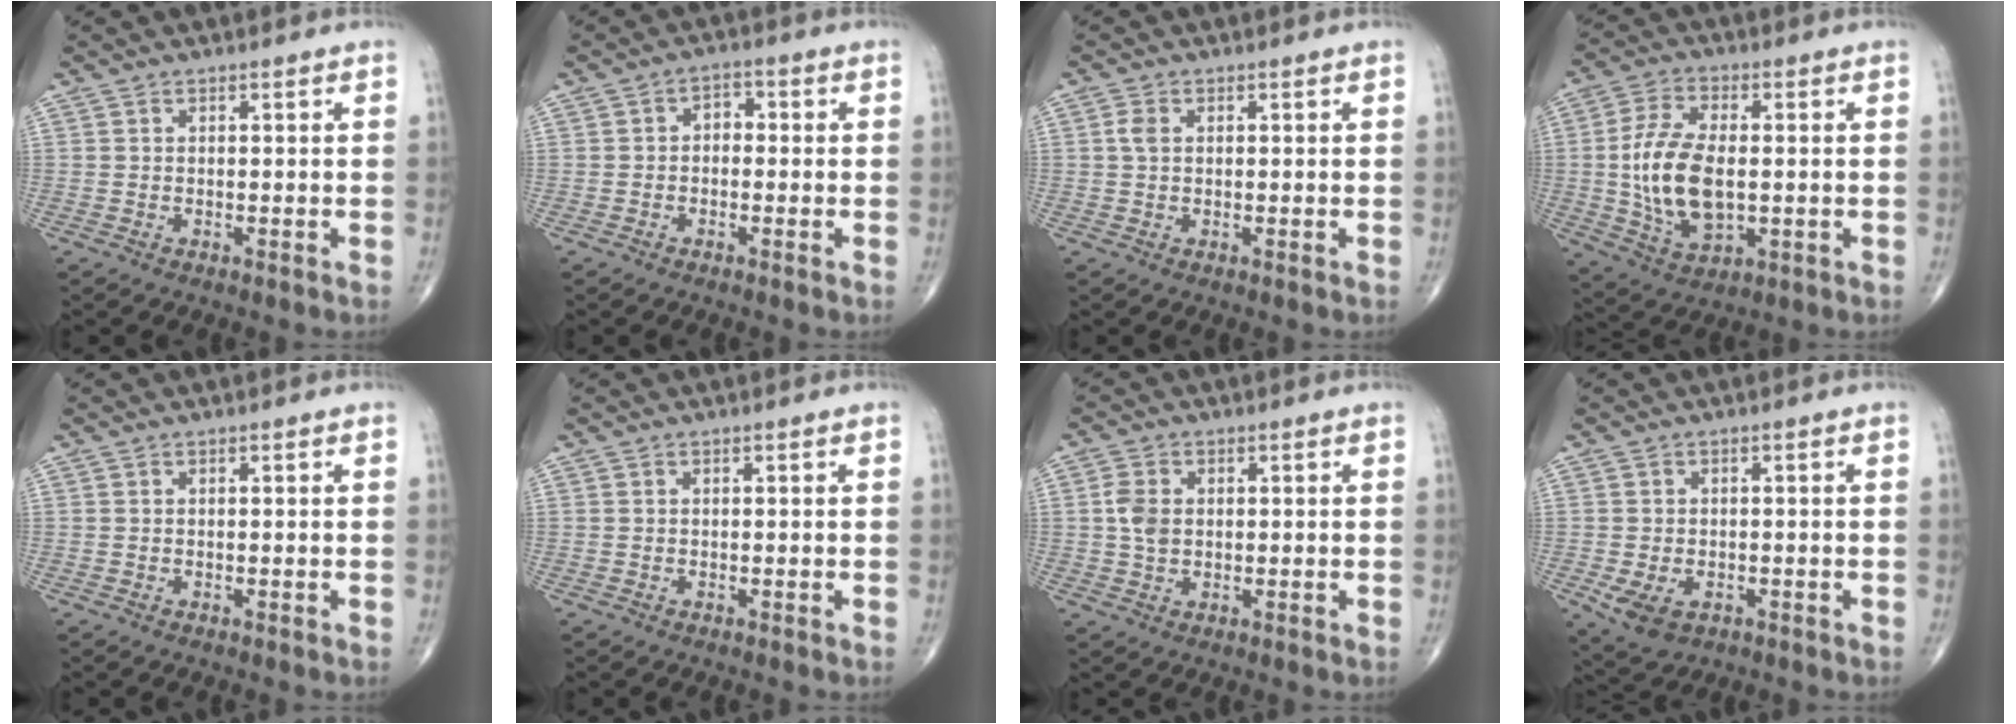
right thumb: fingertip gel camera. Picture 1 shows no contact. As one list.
[{"total": 2.9, "force": [-0.3, 2.1, 1.9], "torque": [-0.012, 0.013, -0.017]}, {"total": 1.9, "force": [0.4, 1.2, 1.4], "torque": [-0.031, 0.005, 0.006]}, {"total": 14.1, "force": [-0.5, 7.5, 11.9], "torque": [-0.231, -0.002, -0.004]}, {"total": 0.0}, {"total": 0.0}, {"total": 4.1, "force": [0.4, 3.0, 2.8], "torque": [-0.051, 0.001, 0.004]}, {"total": 5.6, "force": [-1.9, 3.7, 3.7], "torque": [-0.068, 0.000, -0.023]}]